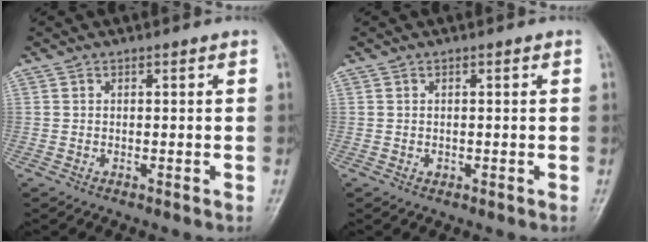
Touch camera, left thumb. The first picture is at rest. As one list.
[{"total": 0.5, "force": [0.0, 0.5, 0.3], "torque": [0.000, 0.001, -0.001]}]